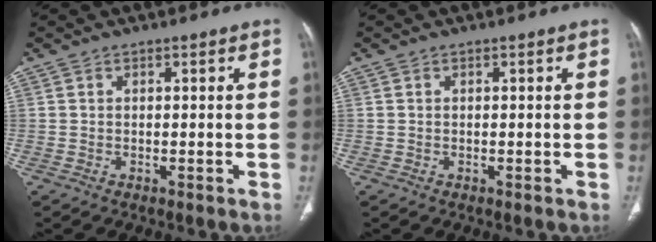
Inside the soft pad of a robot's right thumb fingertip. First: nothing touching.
{"total": 0.0}